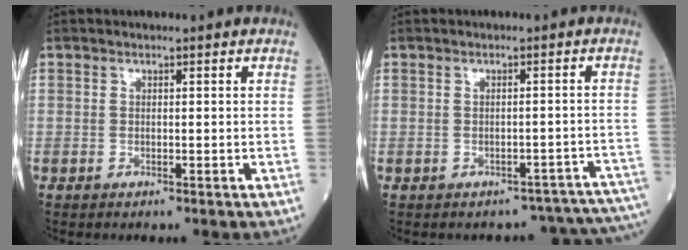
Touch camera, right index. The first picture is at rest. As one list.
[{"total": 9.5, "force": [-9.2, 2.6, 0.6], "torque": [0.020, 0.042, -0.090]}]